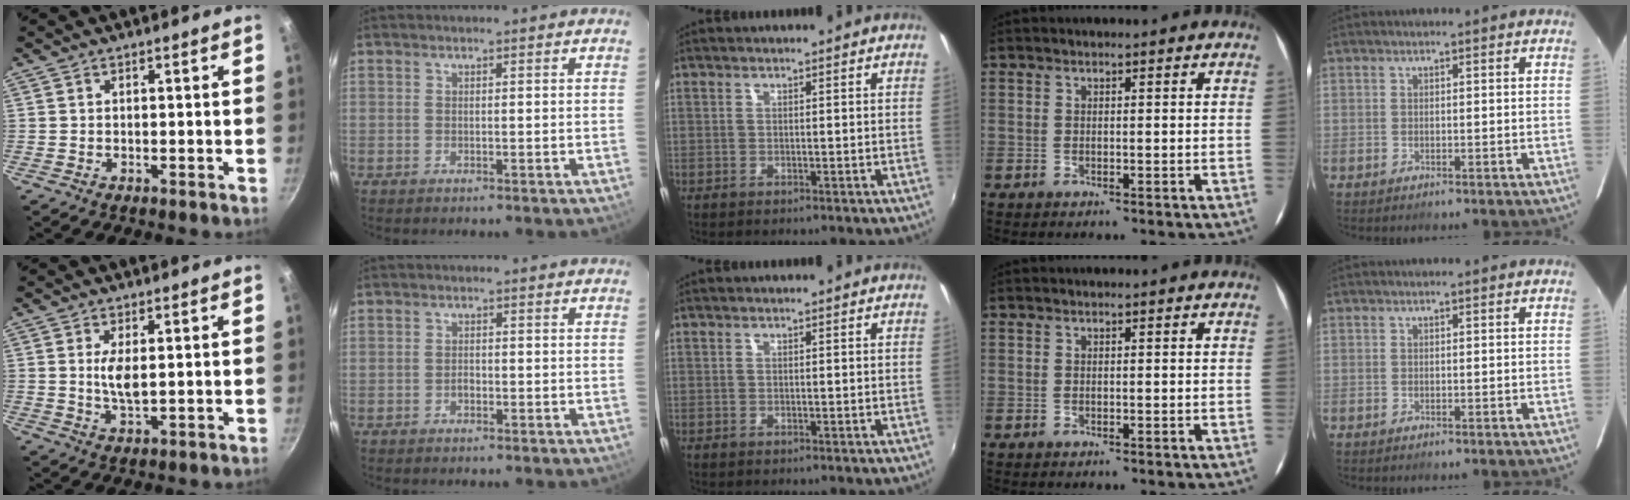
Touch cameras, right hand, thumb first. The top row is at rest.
{"thumb": {"total": 4.4, "force": [0.8, 1.7, 4.0], "torque": [-0.078, -0.008, 0.017]}, "index": {"total": 1.2, "force": [-0.6, 0.9, 0.7], "torque": [-0.012, 0.004, -0.009]}}